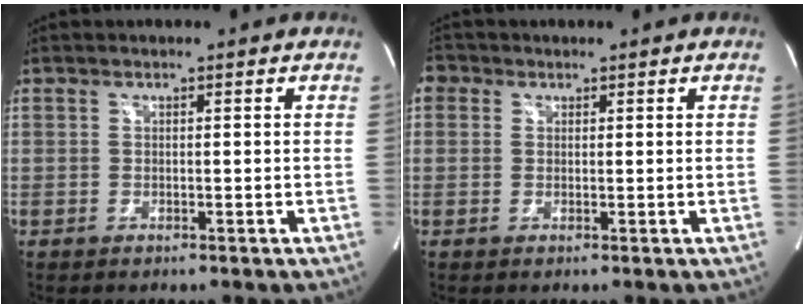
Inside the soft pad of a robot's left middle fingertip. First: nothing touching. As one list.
[{"total": 2.3, "force": [0.9, 2.1, 0.5], "torque": [-0.004, 0.012, 0.012]}]